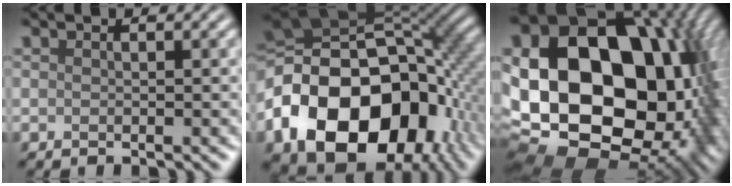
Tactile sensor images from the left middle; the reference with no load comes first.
{"total": 18.9, "force": [-5.5, 13.3, 12.2], "torque": [-0.233, -0.016, -0.097]}
{"total": 23.3, "force": [0.8, 17.6, 15.4], "torque": [-0.318, -0.010, 0.033]}